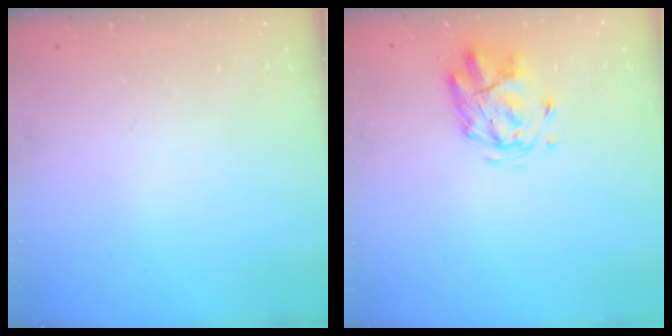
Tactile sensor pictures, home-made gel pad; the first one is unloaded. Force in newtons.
{"total": 2.7, "press": 2.4, "slide": 1.2}